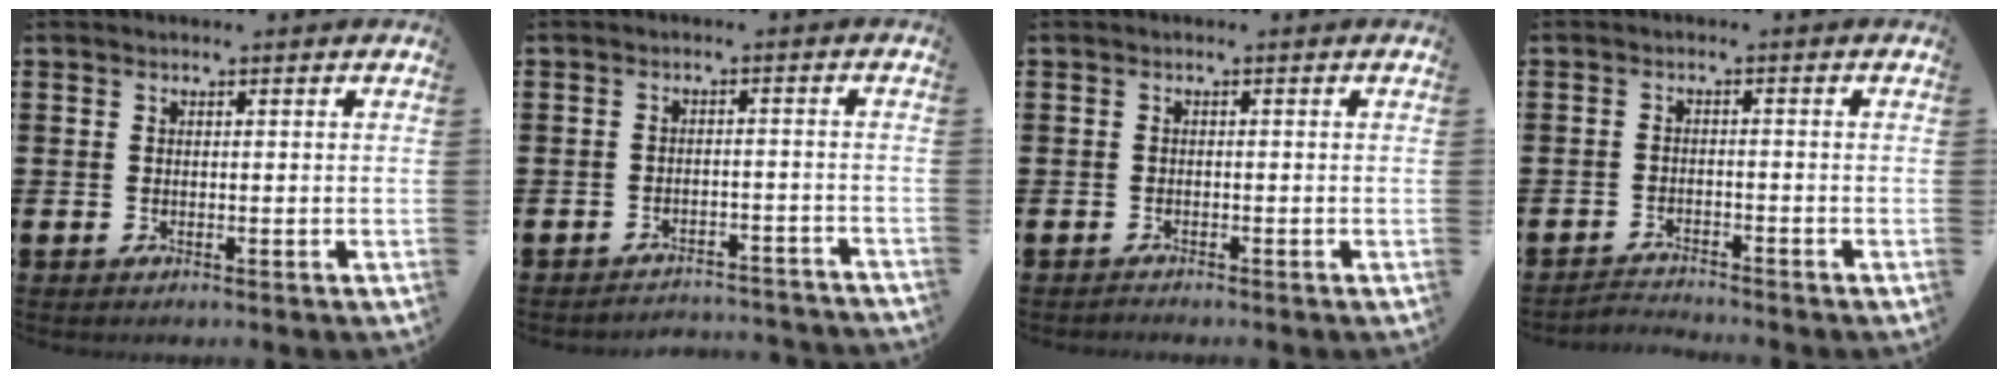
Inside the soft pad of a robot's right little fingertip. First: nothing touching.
{"total": 2.3, "force": [-2.3, -0.1, -0.1], "torque": [-0.004, 0.005, -0.050]}
{"total": 0.5, "force": [-0.5, 0.0, 0.0], "torque": [-0.001, -0.003, -0.011]}
{"total": 1.9, "force": [-1.9, -0.1, -0.2], "torque": [-0.003, 0.003, -0.041]}